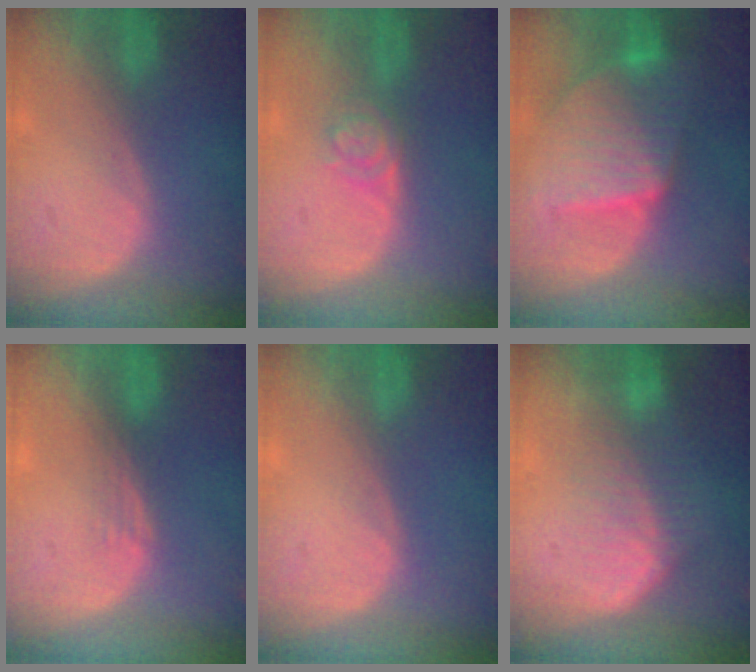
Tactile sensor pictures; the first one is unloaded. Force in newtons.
{"total": 3.9, "press": 3.5, "slide": 1.8}
{"total": 9.7, "press": 9.7, "slide": 0.9}
{"total": 1.5, "press": 1.2, "slide": 0.9}
{"total": 0.0}
{"total": 6.5, "press": 6.0, "slide": 2.4}